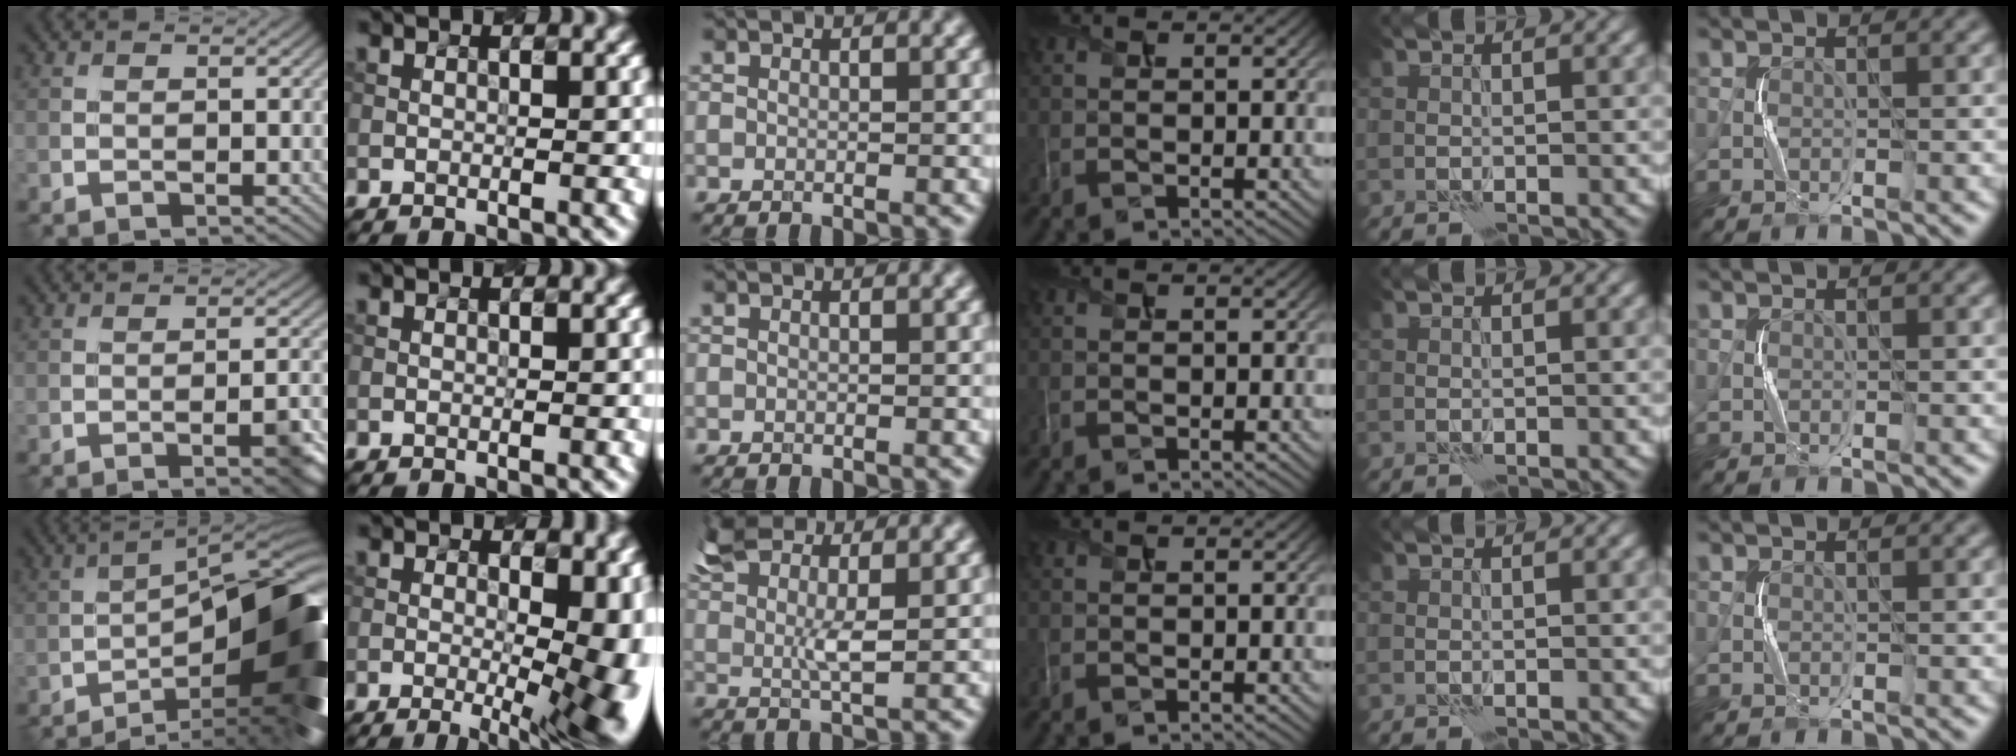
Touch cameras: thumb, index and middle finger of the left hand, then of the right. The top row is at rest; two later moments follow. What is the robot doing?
{"motion": "squeeze", "object": "paper clamp"}